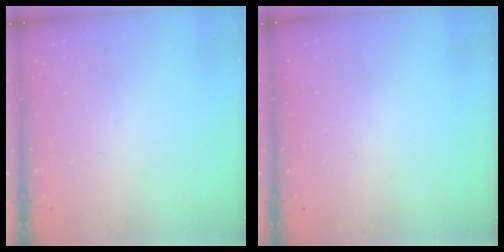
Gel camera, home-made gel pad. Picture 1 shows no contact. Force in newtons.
{"total": 0.0}